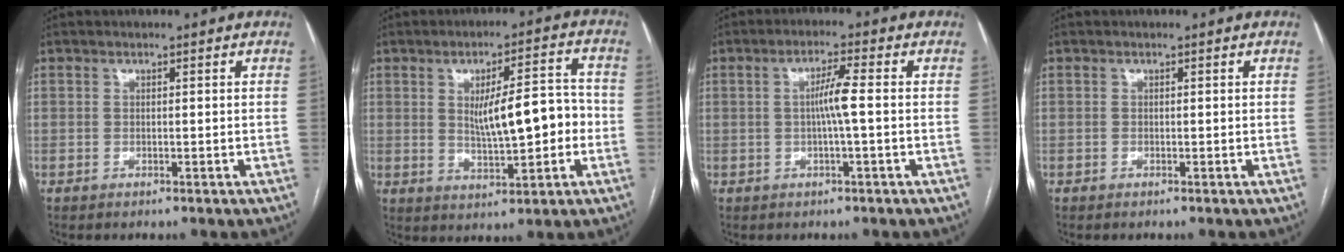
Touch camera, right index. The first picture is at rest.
{"total": 9.7, "force": [-0.2, 2.6, 9.3], "torque": [-0.144, 0.016, 0.005]}
{"total": 4.2, "force": [-0.2, -0.3, 4.1], "torque": [-0.075, 0.007, -0.002]}
{"total": 0.0}